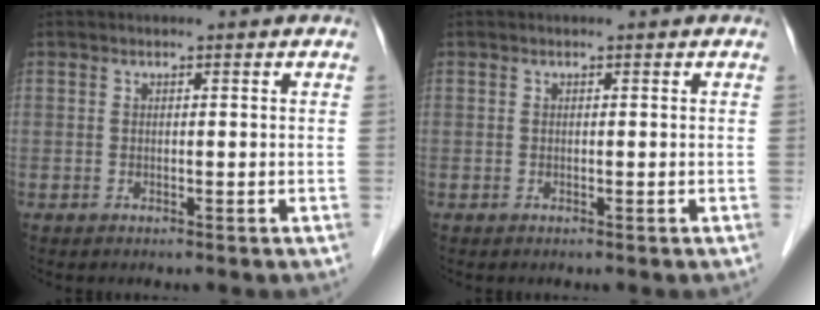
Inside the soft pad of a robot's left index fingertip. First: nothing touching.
{"total": 0.0}